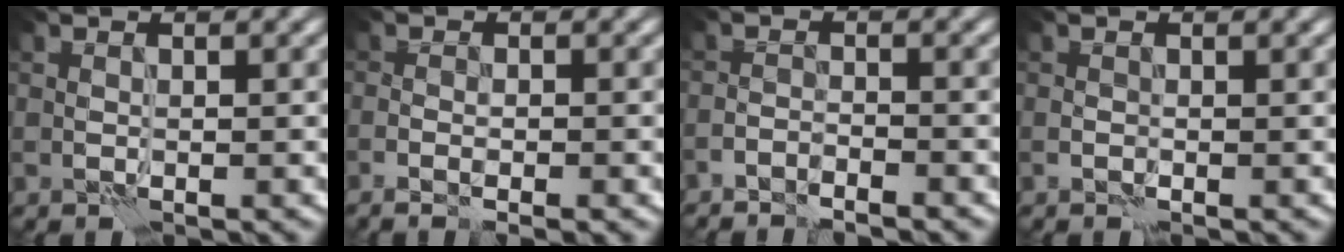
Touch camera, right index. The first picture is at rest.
{"total": 2.5, "force": [-1.4, 0.6, 2.0], "torque": [-0.025, 0.006, -0.016]}
{"total": 2.8, "force": [-2.8, 0.1, 0.2], "torque": [-0.005, 0.005, -0.045]}
{"total": 0.0}